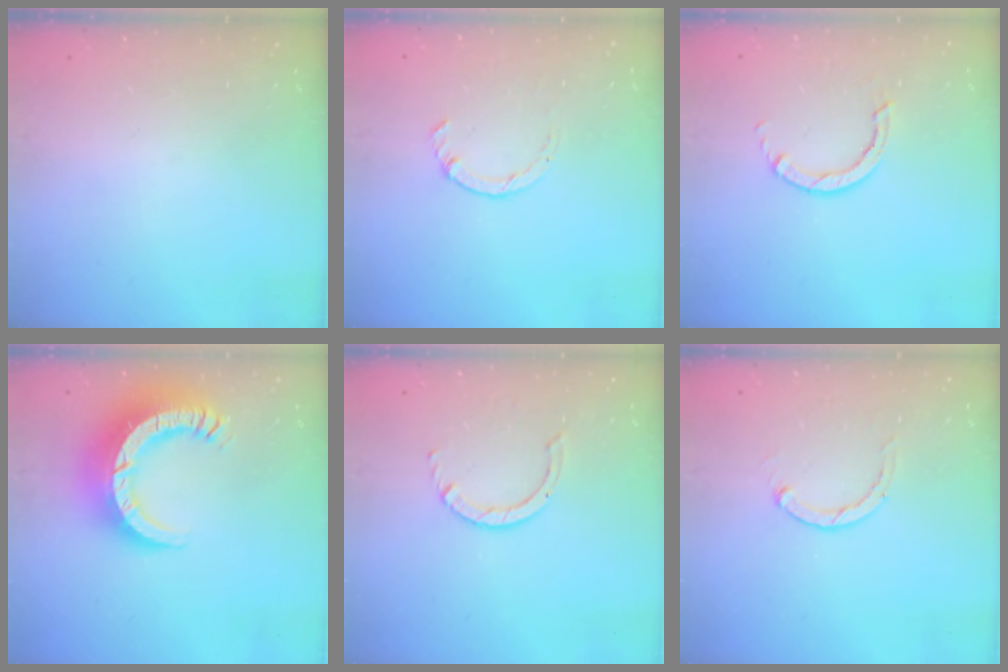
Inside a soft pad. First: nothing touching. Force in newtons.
{"total": 2.2, "press": 2.1, "slide": 0.4}
{"total": 2.8, "press": 2.8, "slide": 0.3}
{"total": 15.8, "press": 15.7, "slide": 1.6}
{"total": 1.4, "press": 1.4, "slide": 0.2}
{"total": 2.8, "press": 2.8, "slide": 0.5}